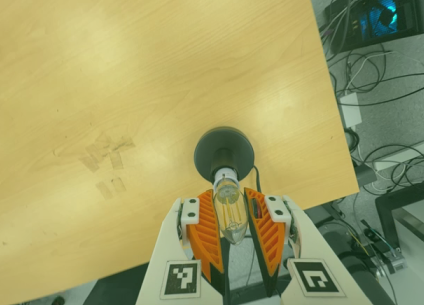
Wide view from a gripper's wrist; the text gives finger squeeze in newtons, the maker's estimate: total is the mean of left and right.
{"total": 11.9, "left": 12.6, "right": 11.1}